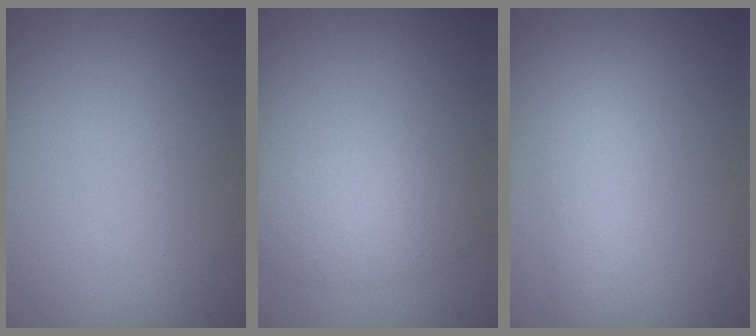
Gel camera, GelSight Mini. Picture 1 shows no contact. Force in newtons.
{"total": 3.0, "press": 3.0, "slide": 0.1}
{"total": 2.1, "press": 2.1, "slide": 0.1}